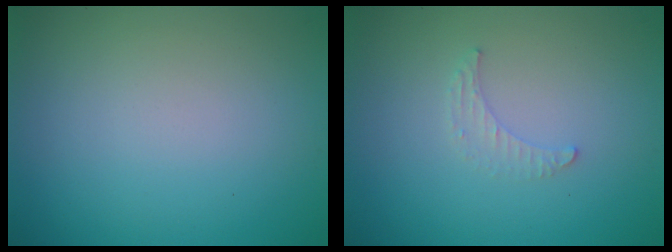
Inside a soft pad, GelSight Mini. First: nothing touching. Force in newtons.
{"total": 1.1, "press": 1.1, "slide": 0.3}